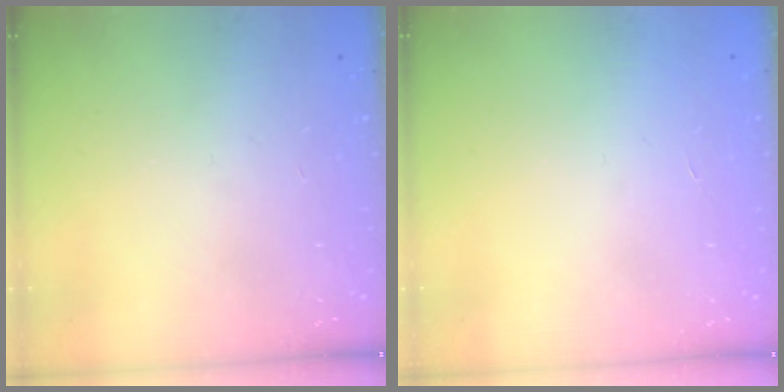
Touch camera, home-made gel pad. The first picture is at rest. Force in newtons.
{"total": 1.6, "press": 1.6, "slide": 0.1}